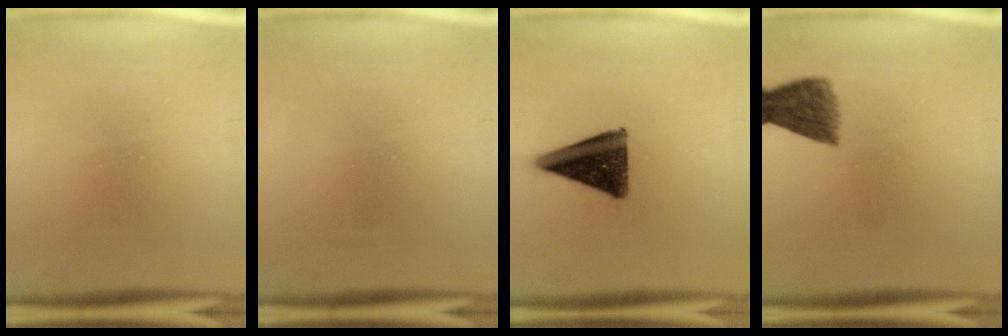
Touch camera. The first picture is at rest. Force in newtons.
{"total": 0.0}
{"total": 12.2}
{"total": 6.0}